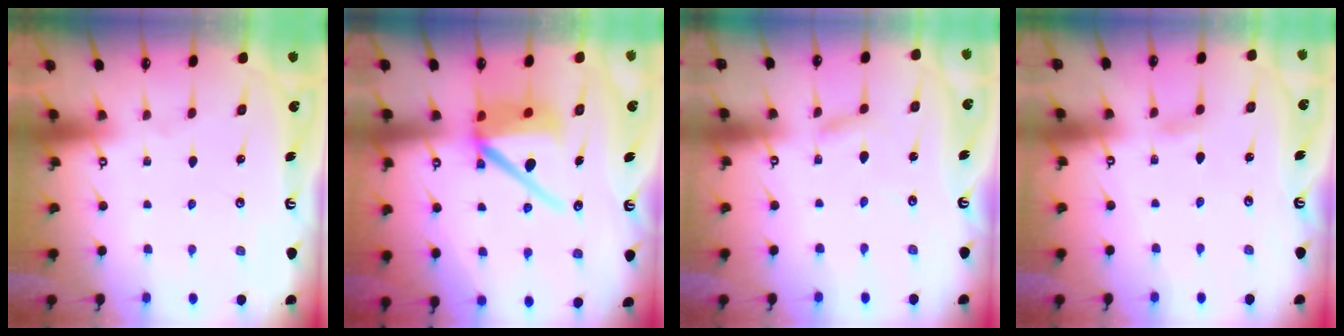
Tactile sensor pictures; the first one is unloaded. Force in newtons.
{"total": 11.9, "press": 11.8, "slide": 1.5}
{"total": 1.9, "press": 1.9, "slide": 0.2}
{"total": 2.5, "press": 2.4, "slide": 0.3}